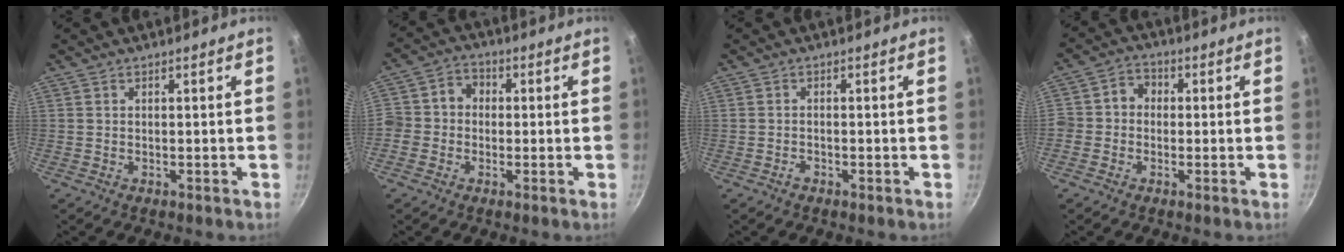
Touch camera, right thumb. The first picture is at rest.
{"total": 6.2, "force": [-0.8, 5.6, 2.6], "torque": [-0.015, 0.019, -0.033]}
{"total": 0.9, "force": [-0.7, 0.3, 0.4], "torque": [-0.010, 0.007, -0.017]}
{"total": 4.7, "force": [-0.5, 4.3, 2.0], "torque": [-0.005, 0.011, -0.025]}